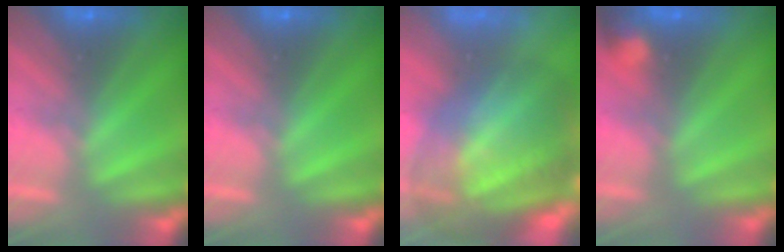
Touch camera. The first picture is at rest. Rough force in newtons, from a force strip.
{"total": 0.0}
{"total": 7.7}
{"total": 2.9}